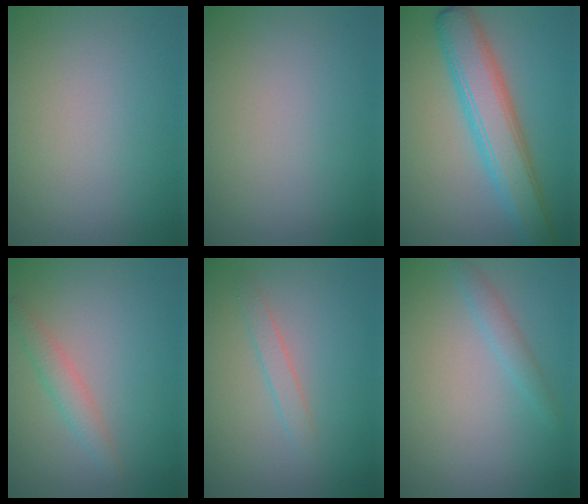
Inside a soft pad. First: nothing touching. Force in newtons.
{"total": 0.0}
{"total": 6.3, "press": 6.3, "slide": 0.1}
{"total": 2.7, "press": 2.7, "slide": 0.2}
{"total": 1.3, "press": 1.3, "slide": 0.1}
{"total": 1.4, "press": 1.4, "slide": 0.1}